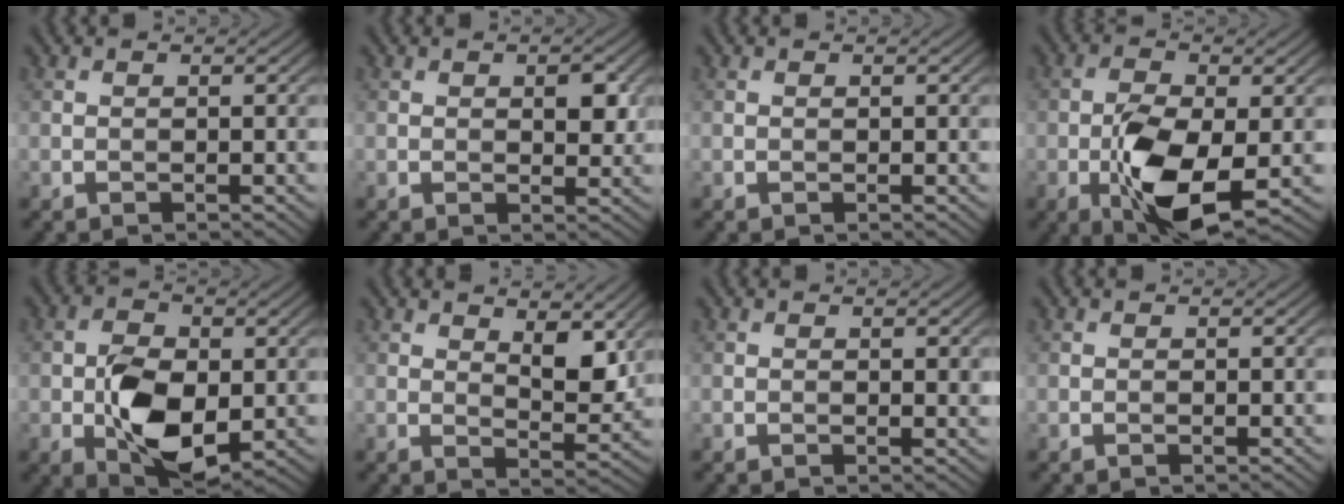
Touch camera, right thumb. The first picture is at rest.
{"total": 3.0, "force": [0.7, 1.6, 2.4], "torque": [-0.032, -0.004, 0.012]}
{"total": 0.0}
{"total": 9.7, "force": [-2.8, 4.3, 8.3], "torque": [-0.163, -0.010, -0.050]}
{"total": 9.1, "force": [-1.6, 5.4, 7.2], "torque": [-0.135, -0.009, -0.030]}
{"total": 6.0, "force": [3.1, 2.6, 4.4], "torque": [-0.073, -0.011, 0.053]}
{"total": 0.8, "force": [0.2, 0.4, 0.7], "torque": [-0.006, -0.004, 0.003]}
{"total": 0.0}